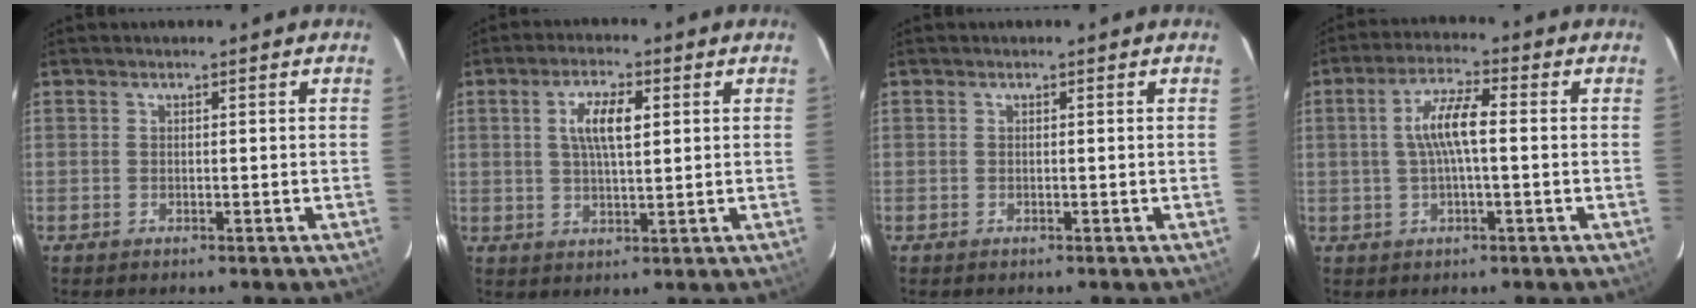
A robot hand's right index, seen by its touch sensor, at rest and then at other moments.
{"total": 6.4, "force": [1.7, 2.1, 5.8], "torque": [-0.108, 0.007, 0.032]}
{"total": 0.0}
{"total": 7.0, "force": [0.2, 1.4, 6.9], "torque": [-0.133, 0.010, 0.006]}